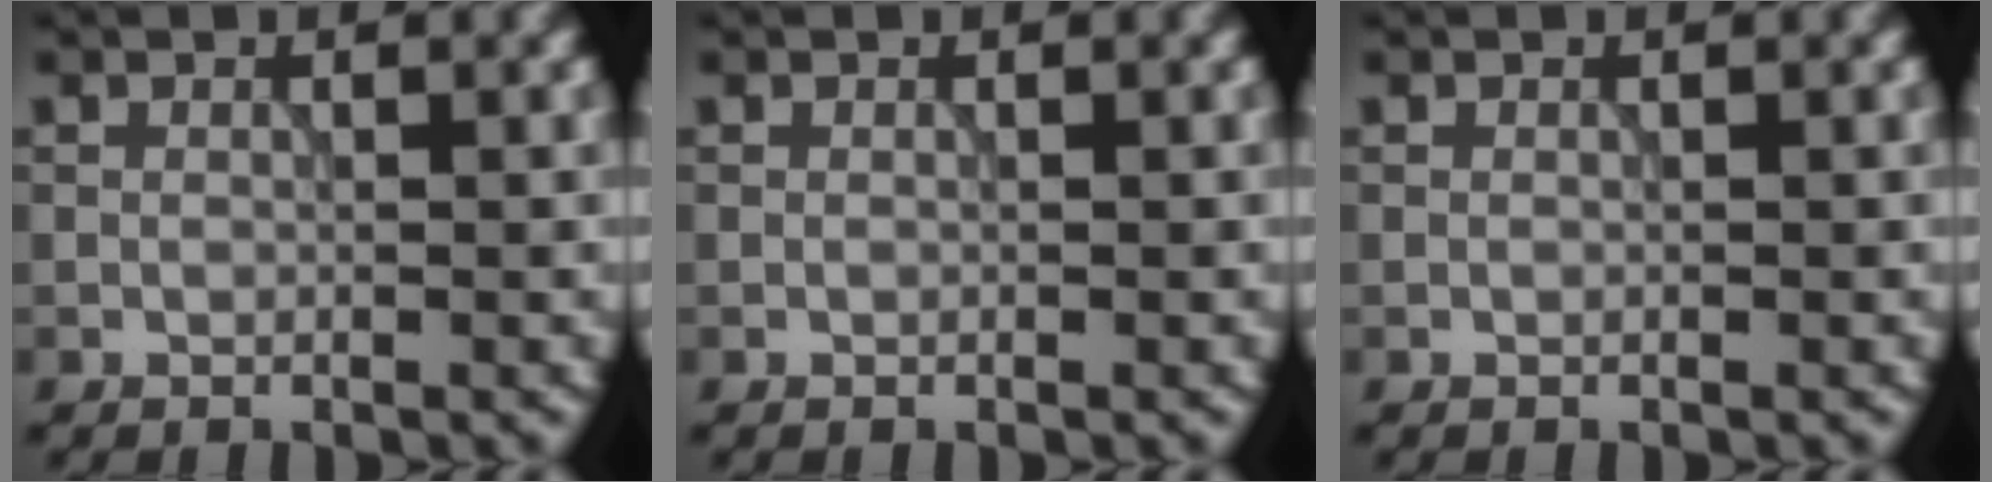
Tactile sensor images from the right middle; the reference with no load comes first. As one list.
[{"total": 0.0}, {"total": 0.0}]